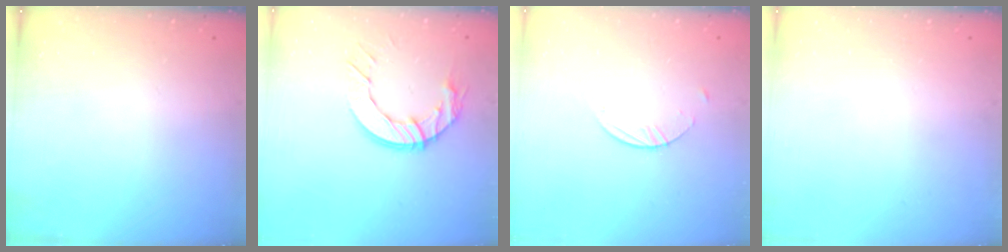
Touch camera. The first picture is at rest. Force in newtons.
{"total": 10.6, "press": 10.6, "slide": 0.9}
{"total": 1.5, "press": 1.5, "slide": 0.1}
{"total": 0.0}